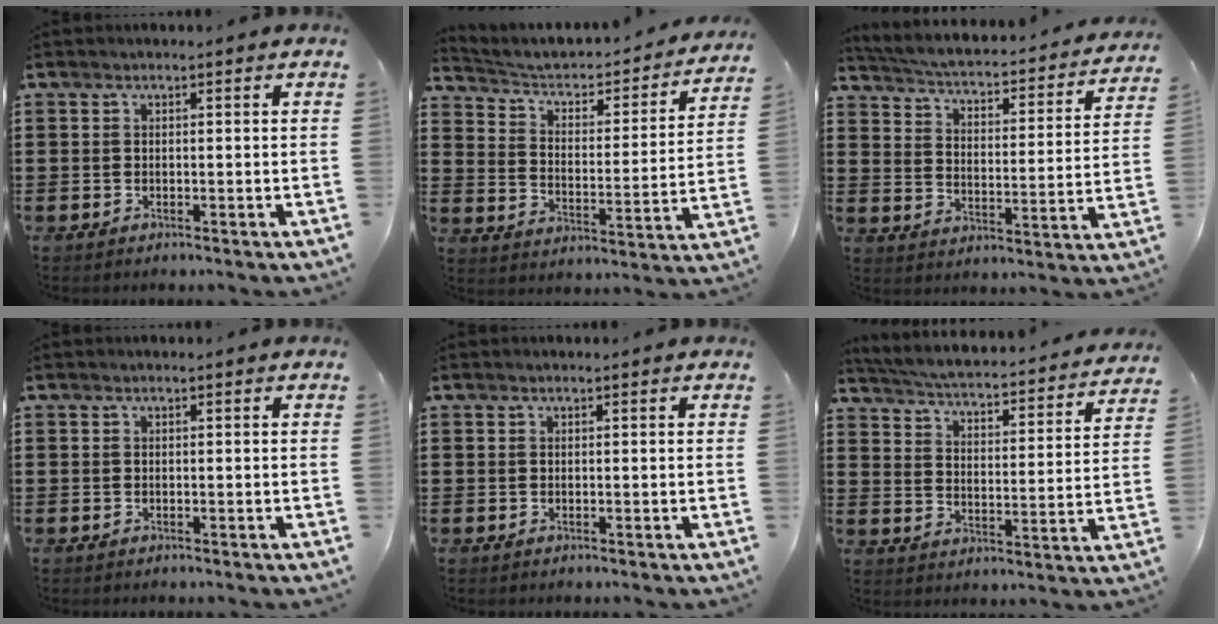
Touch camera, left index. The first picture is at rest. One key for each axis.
{"total": 2.8, "fx": 1.9, "fy": 1.6, "fz": 1.3, "tx": -0.042, "ty": -0.021, "tz": 0.020}
{"total": 2.5, "fx": 2.3, "fy": -0.1, "fz": 1.0, "tx": -0.039, "ty": -0.032, "tz": 0.028}
{"total": 0.0}
{"total": 0.0}
{"total": 3.1, "fx": 3.0, "fy": -0.3, "fz": 0.9, "tx": -0.038, "ty": -0.032, "tz": 0.040}